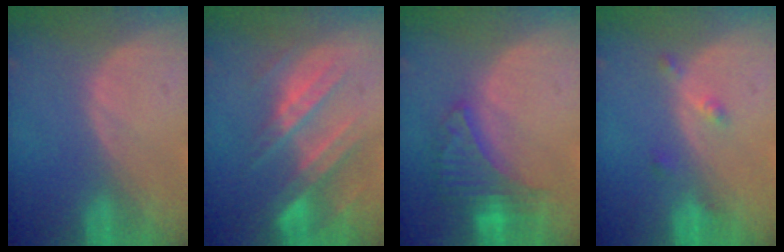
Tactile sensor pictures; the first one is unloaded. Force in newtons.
{"total": 9.0, "press": 7.9, "slide": 4.2}
{"total": 6.6, "press": 6.2, "slide": 2.4}
{"total": 2.4, "press": 2.0, "slide": 1.3}